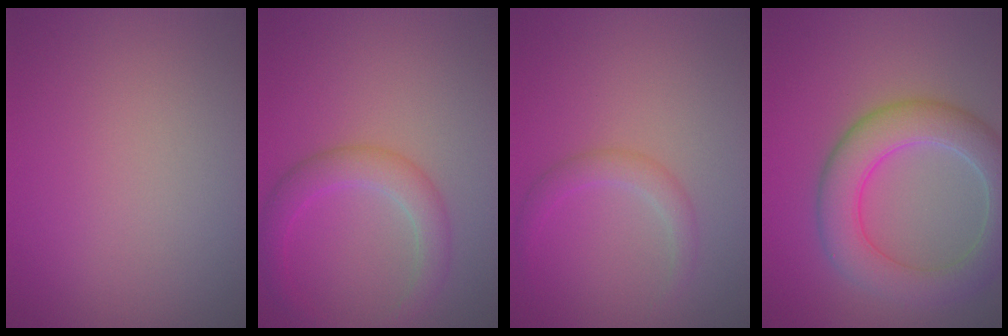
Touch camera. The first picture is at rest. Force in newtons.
{"total": 3.0, "press": 3.0, "slide": 0.2}
{"total": 1.7, "press": 1.7, "slide": 0.1}
{"total": 6.0, "press": 6.0, "slide": 0.3}